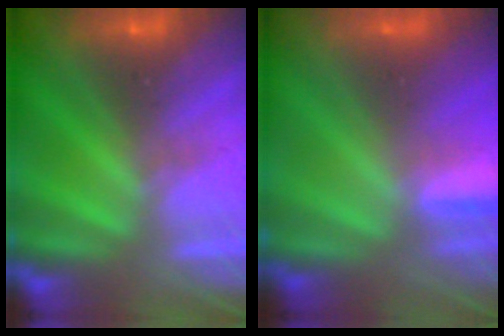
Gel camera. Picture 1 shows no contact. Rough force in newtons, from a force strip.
{"total": 2.8}